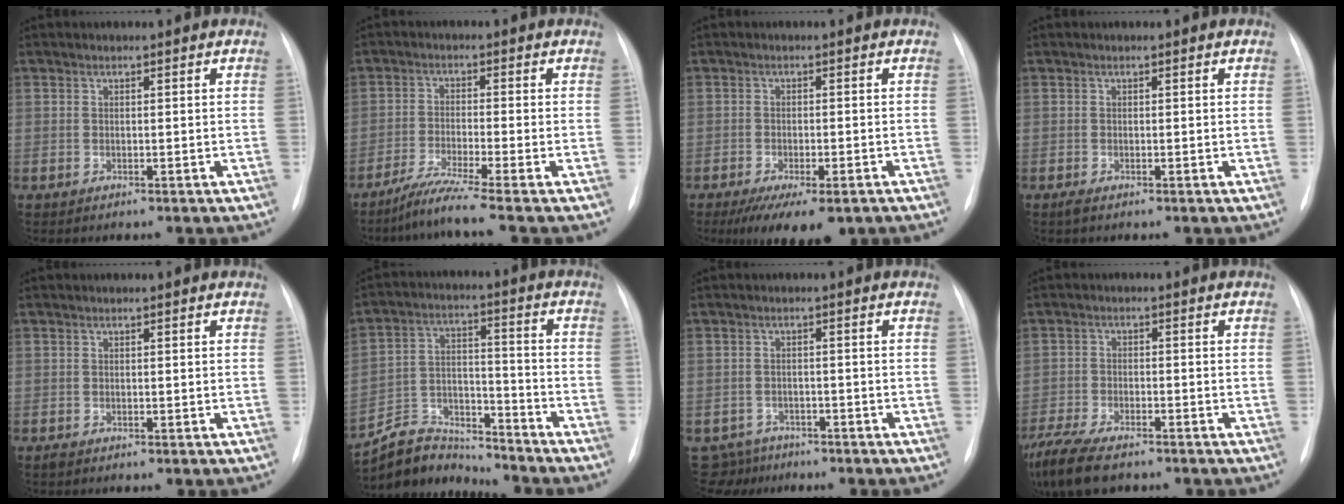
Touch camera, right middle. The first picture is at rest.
{"total": 6.1, "force": [-4.8, -1.9, 3.2], "torque": [-0.067, -0.032, -0.094]}
{"total": 9.2, "force": [-6.2, 2.8, 6.1], "torque": [-0.086, -0.015, -0.091]}
{"total": 0.7, "force": [-0.5, 0.1, 0.5], "torque": [-0.011, -0.003, -0.009]}
{"total": 0.5, "force": [-0.4, 0.2, 0.3], "torque": [-0.008, -0.002, -0.007]}
{"total": 11.5, "force": [-11.3, 2.4, 0.3], "torque": [-0.009, 0.032, -0.204]}
{"total": 4.5, "force": [-3.8, 2.2, -1.1], "torque": [0.025, 0.007, -0.062]}
{"total": 12.8, "force": [-9.9, 4.1, 7.0], "torque": [-0.152, -0.022, -0.164]}